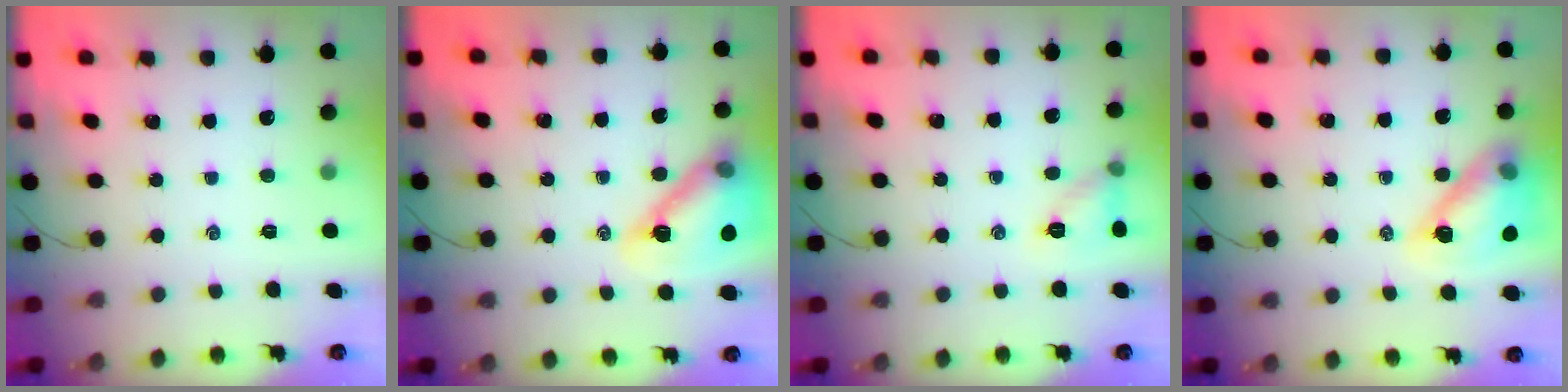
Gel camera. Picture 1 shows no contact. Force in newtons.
{"total": 17.9, "press": 17.7, "slide": 2.6}
{"total": 7.5, "press": 7.4, "slide": 1.4}
{"total": 14.4, "press": 13.8, "slide": 4.1}